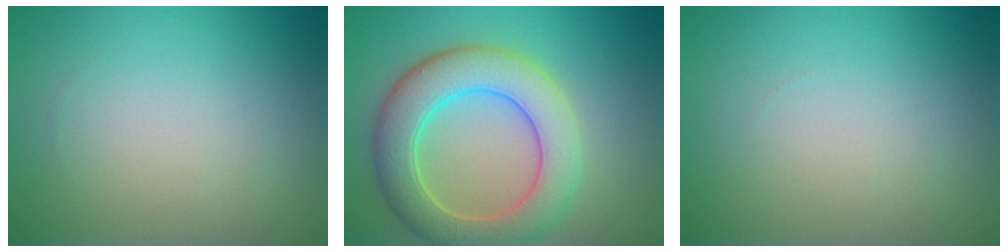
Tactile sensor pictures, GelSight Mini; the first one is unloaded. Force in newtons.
{"total": 7.2, "press": 7.1, "slide": 0.6}
{"total": 0.0}